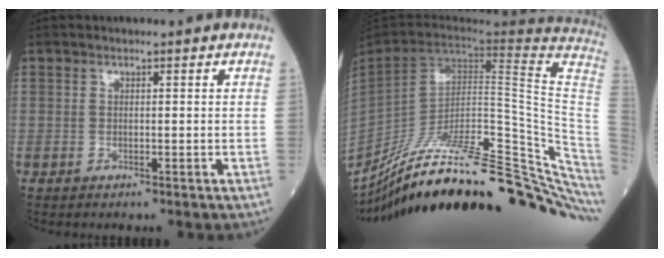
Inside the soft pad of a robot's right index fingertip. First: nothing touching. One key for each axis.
{"total": 40.0, "fx": -30.3, "fy": 5.3, "fz": 25.5, "tx": -0.302, "ty": -0.053, "tz": -0.433}